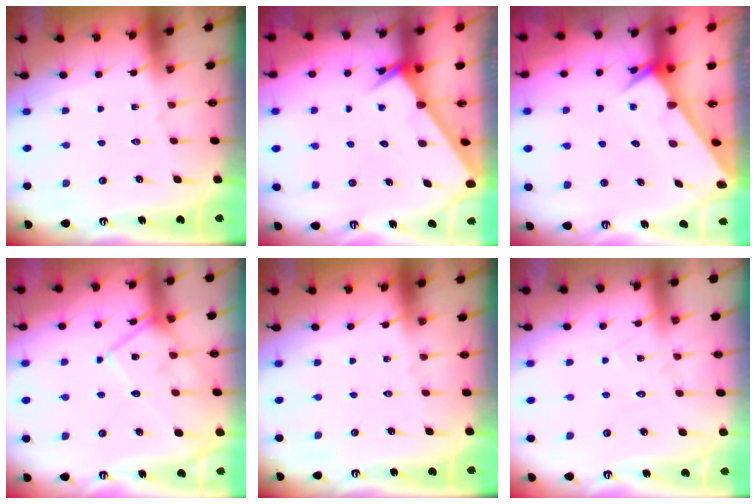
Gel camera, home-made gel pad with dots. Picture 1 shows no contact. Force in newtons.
{"total": 2.6, "press": 2.6, "slide": 0.1}
{"total": 2.9, "press": 2.9, "slide": 0.0}
{"total": 14.5, "press": 14.5, "slide": 1.0}
{"total": 0.0}
{"total": 6.0, "press": 5.9, "slide": 0.6}